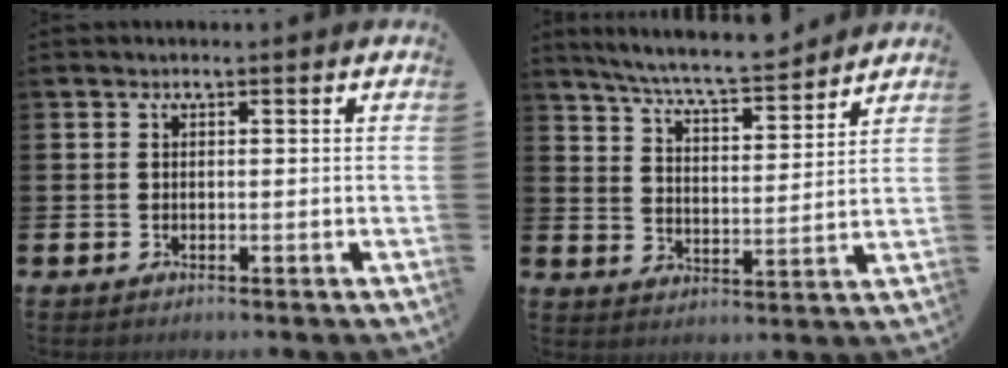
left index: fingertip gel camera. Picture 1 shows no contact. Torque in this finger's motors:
{"motor_torque": [1.01, -1.13, 0.63, 0.21]}